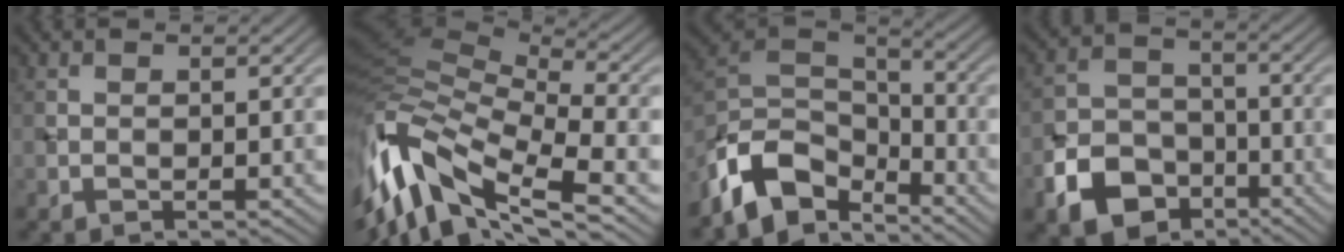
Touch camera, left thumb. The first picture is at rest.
{"total": 15.0, "force": [-6.9, 6.0, 12.0], "torque": [-0.292, -0.008, -0.125]}
{"total": 10.5, "force": [-6.7, 5.6, 5.8], "torque": [-0.120, -0.001, -0.147]}
{"total": 9.5, "force": [-5.1, 6.7, 4.5], "torque": [-0.102, -0.020, -0.102]}